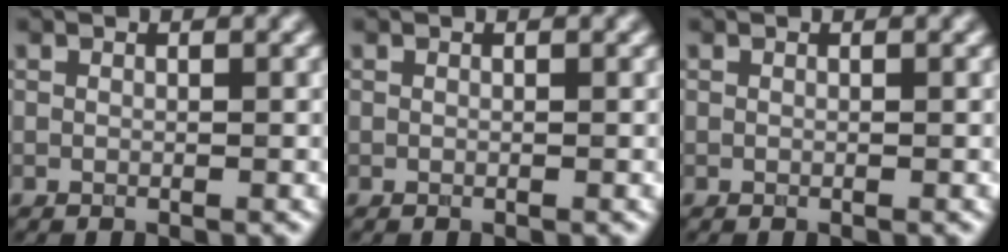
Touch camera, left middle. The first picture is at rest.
{"total": 0.0}
{"total": 0.0}